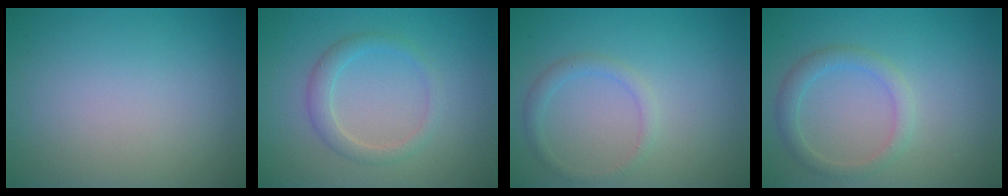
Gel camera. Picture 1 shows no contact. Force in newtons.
{"total": 2.2, "press": 2.2, "slide": 0.2}
{"total": 1.4, "press": 1.4, "slide": 0.2}
{"total": 2.1, "press": 2.1, "slide": 0.3}